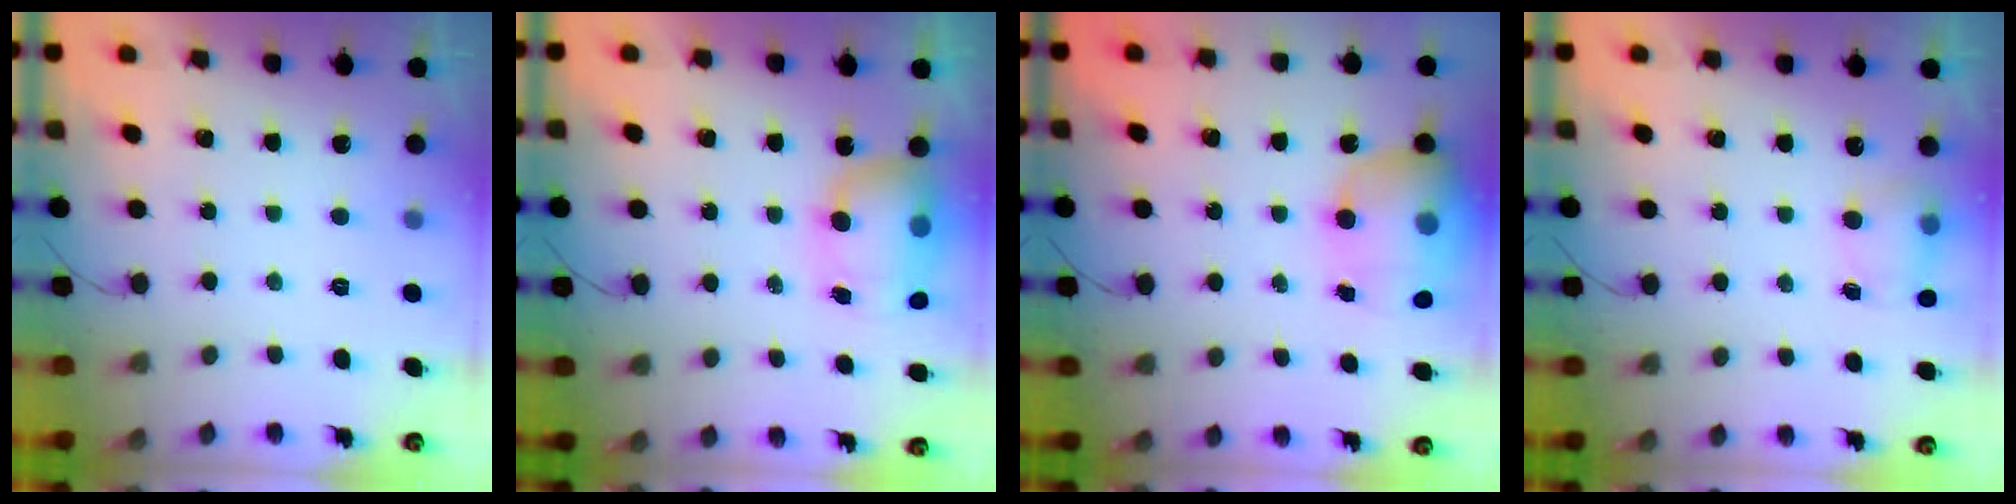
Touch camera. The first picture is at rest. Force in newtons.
{"total": 8.1, "press": 7.9, "slide": 1.9}
{"total": 17.2, "press": 16.7, "slide": 4.1}
{"total": 5.2, "press": 5.2, "slide": 0.9}